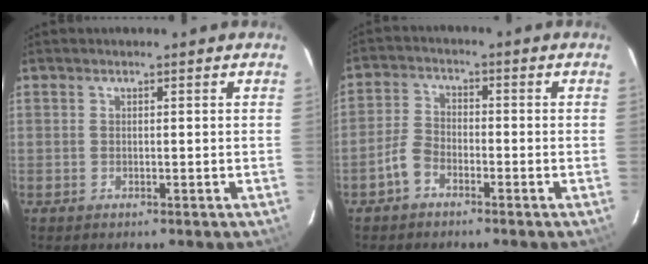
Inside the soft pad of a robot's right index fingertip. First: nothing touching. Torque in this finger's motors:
{"motor_torque": [0.27, -0.24, 0.00, 0.00]}